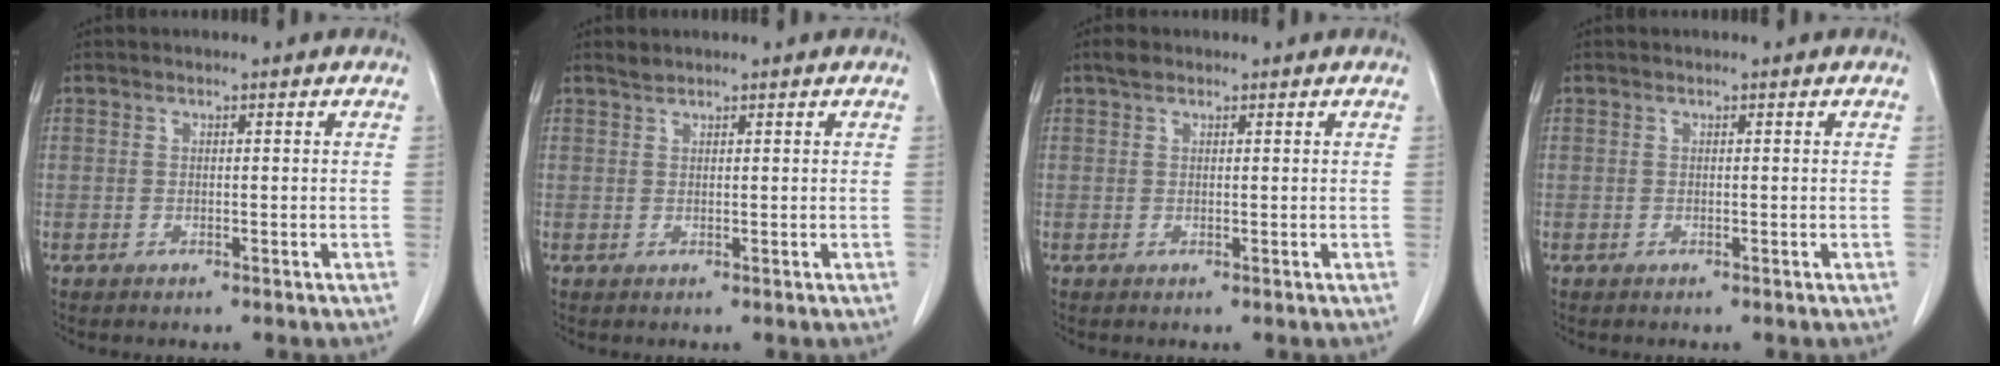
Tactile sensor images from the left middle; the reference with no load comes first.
{"total": 0.8, "force": [0.8, 0.0, 0.0], "torque": [-0.007, 0.002, 0.018]}
{"total": 1.2, "force": [0.9, 0.6, 0.5], "torque": [-0.014, 0.011, 0.016]}
{"total": 0.0}